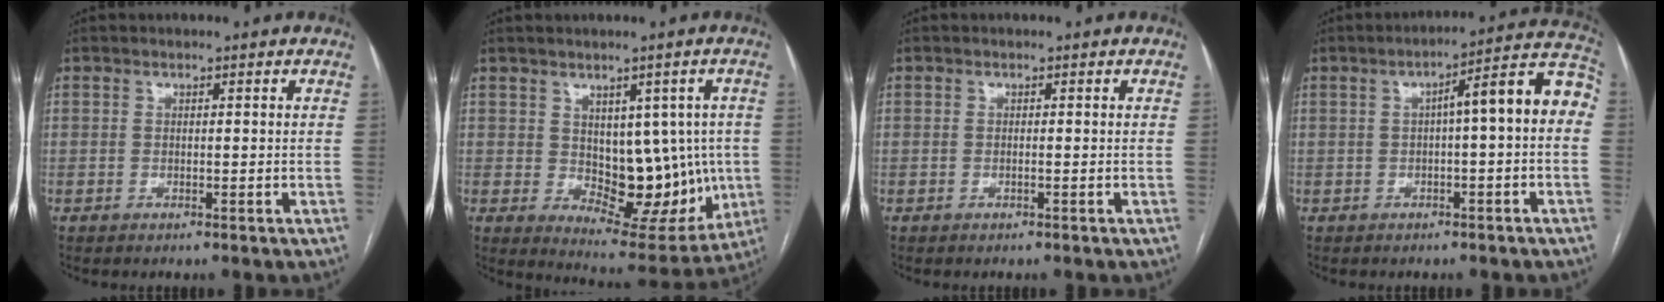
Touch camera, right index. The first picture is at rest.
{"total": 12.9, "force": [-0.2, 7.3, 10.7], "torque": [-0.117, 0.006, 0.024]}
{"total": 0.0}
{"total": 9.7, "force": [0.4, 1.4, 9.6], "torque": [-0.127, 0.042, 0.001]}